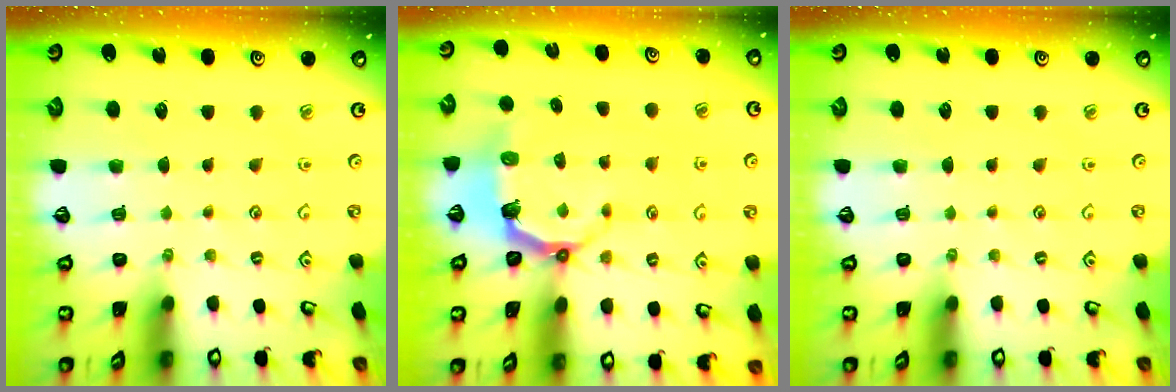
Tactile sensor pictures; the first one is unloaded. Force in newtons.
{"total": 5.0, "press": 3.4, "slide": 3.6}
{"total": 0.0}